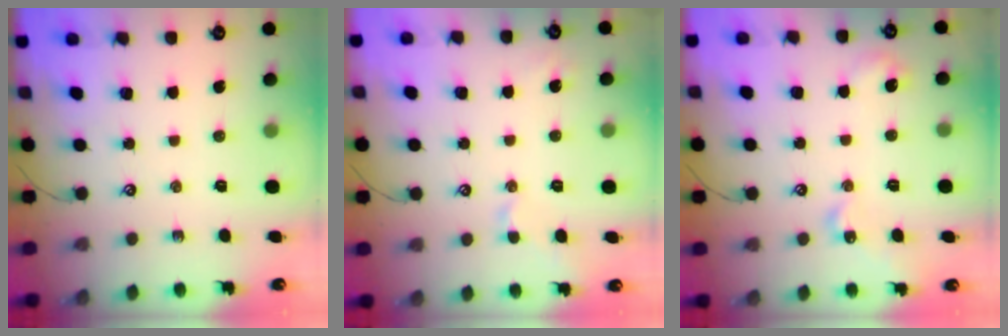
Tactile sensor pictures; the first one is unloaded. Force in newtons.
{"total": 1.7, "press": 1.6, "slide": 0.6}
{"total": 4.7, "press": 4.6, "slide": 0.6}